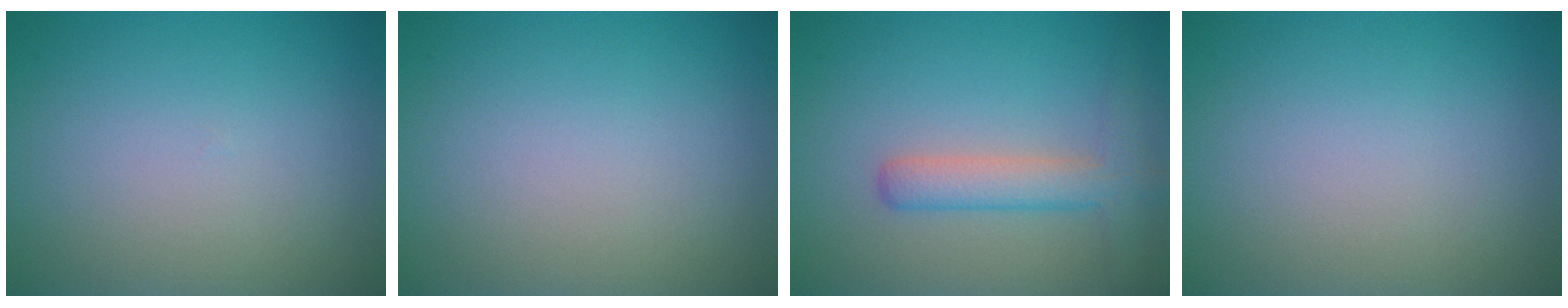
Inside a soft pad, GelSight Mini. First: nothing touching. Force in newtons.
{"total": 0.0}
{"total": 3.5, "press": 3.5, "slide": 0.1}
{"total": 0.0}